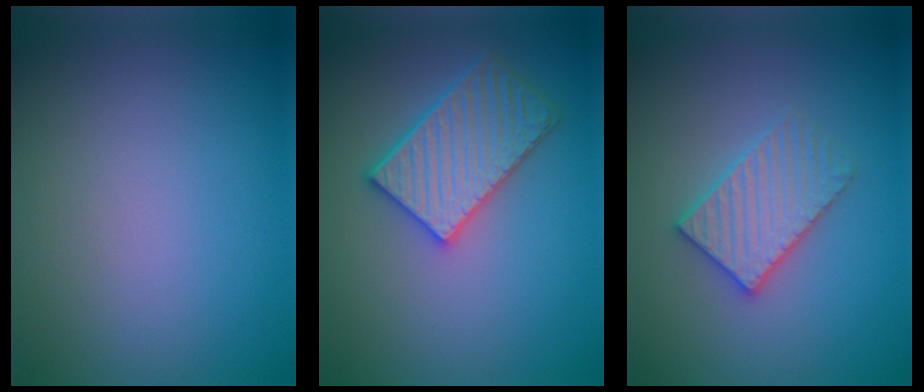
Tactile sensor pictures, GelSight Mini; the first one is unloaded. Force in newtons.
{"total": 4.8, "press": 4.3, "slide": 2.0}
{"total": 3.7, "press": 3.6, "slide": 0.6}